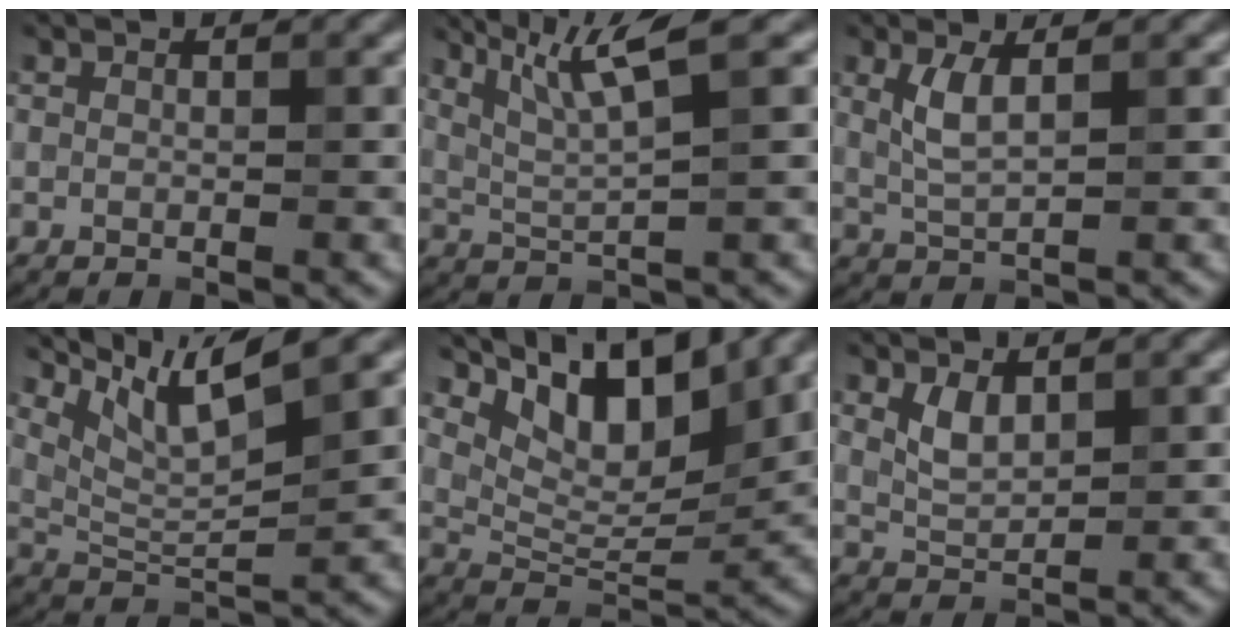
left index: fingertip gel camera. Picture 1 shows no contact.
{"total": 5.4, "force": [2.7, 0.8, 4.6], "torque": [-0.094, 0.009, 0.054]}
{"total": 2.6, "force": [0.7, 0.6, 2.4], "torque": [-0.057, -0.004, 0.016]}
{"total": 6.2, "force": [4.0, 1.0, 4.5], "torque": [-0.094, -0.001, 0.078]}
{"total": 7.9, "force": [4.8, 3.1, 5.4], "torque": [-0.090, -0.006, 0.082]}
{"total": 2.0, "force": [1.0, 0.8, 1.5], "torque": [-0.037, -0.006, 0.023]}